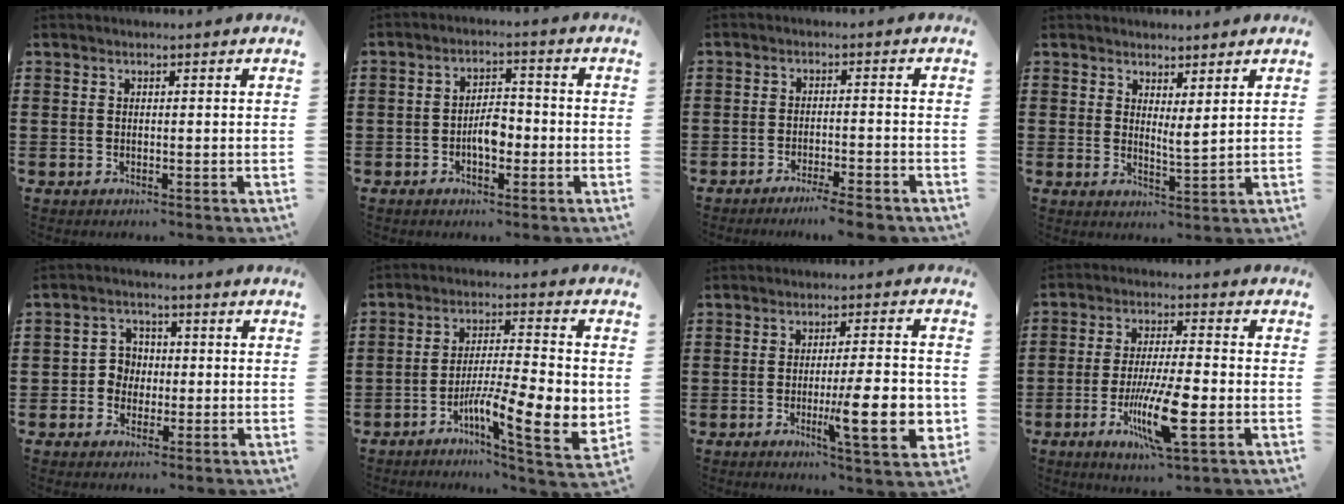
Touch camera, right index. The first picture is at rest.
{"total": 4.5, "force": [-1.3, 2.2, 3.8], "torque": [-0.067, 0.003, -0.027]}
{"total": 3.8, "force": [-3.3, -0.2, 1.9], "torque": [-0.031, -0.004, -0.062]}
{"total": 2.6, "force": [2.4, 0.3, 0.9], "torque": [-0.018, -0.005, 0.044]}
{"total": 3.4, "force": [-0.6, 3.1, 1.3], "torque": [-0.038, 0.009, -0.016]}
{"total": 11.5, "force": [-3.0, 2.9, 10.8], "torque": [-0.171, -0.014, -0.050]}
{"total": 12.2, "force": [-3.1, 2.3, 11.6], "torque": [-0.175, -0.011, -0.049]}
{"total": 11.1, "force": [-3.7, 2.2, 10.2], "torque": [-0.203, -0.014, -0.068]}